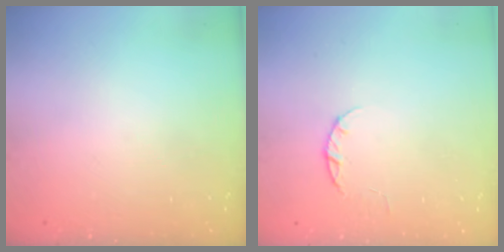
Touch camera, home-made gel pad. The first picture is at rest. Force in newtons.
{"total": 2.4, "press": 2.3, "slide": 0.4}